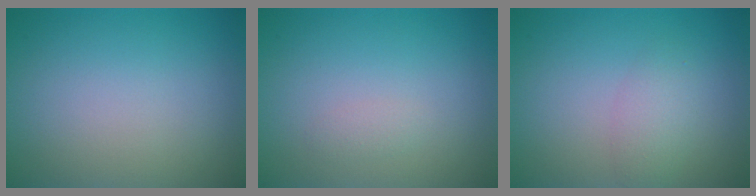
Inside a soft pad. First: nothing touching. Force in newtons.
{"total": 0.7, "press": 0.7, "slide": 0.1}
{"total": 2.0, "press": 2.0, "slide": 0.1}